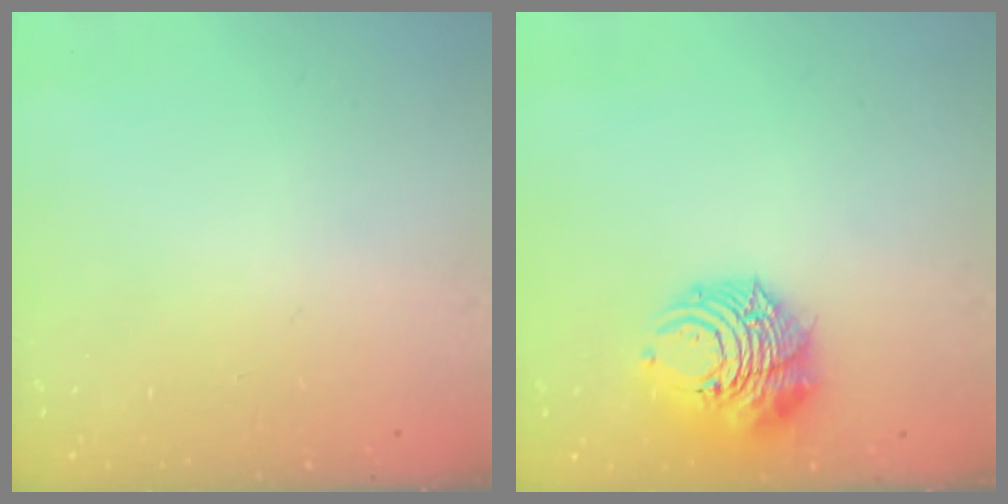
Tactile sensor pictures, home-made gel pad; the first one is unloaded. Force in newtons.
{"total": 10.6, "press": 10.5, "slide": 1.2}